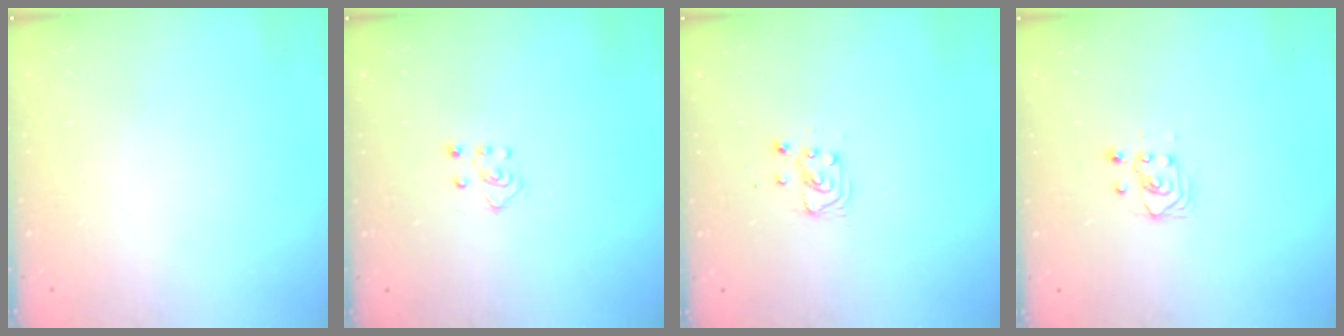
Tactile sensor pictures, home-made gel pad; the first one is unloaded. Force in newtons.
{"total": 3.1, "press": 3.1, "slide": 0.4}
{"total": 2.9, "press": 2.9, "slide": 0.4}
{"total": 4.2, "press": 3.9, "slide": 1.7}